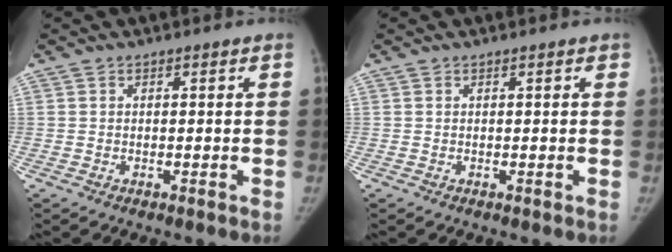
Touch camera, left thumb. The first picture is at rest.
{"total": 0.5, "force": [0.3, 0.2, 0.4], "torque": [-0.005, 0.001, 0.000]}